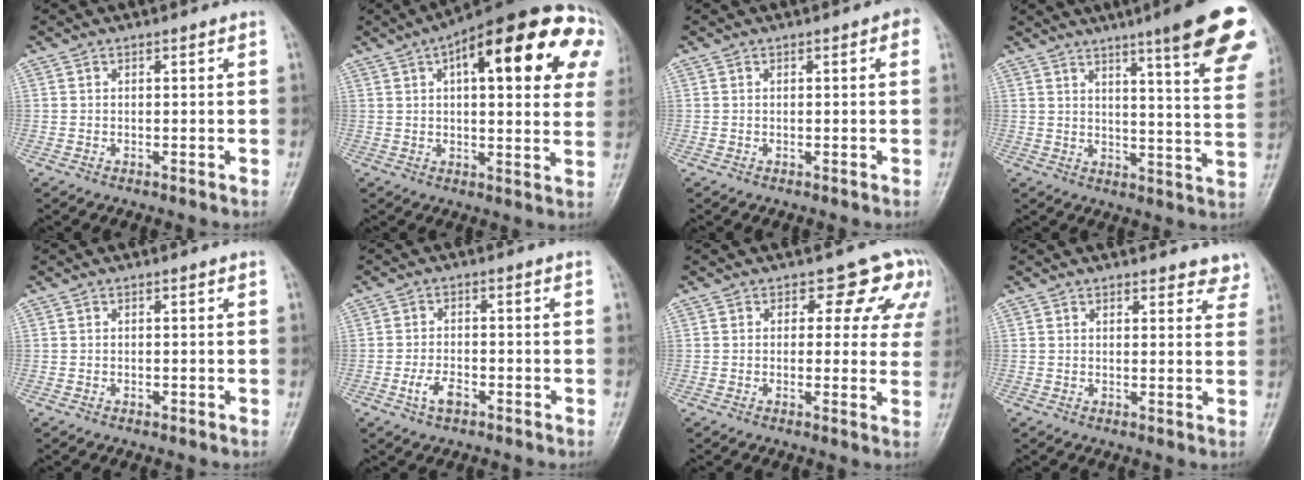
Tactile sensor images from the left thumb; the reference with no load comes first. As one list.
[{"total": 27.2, "force": [9.5, 10.1, 23.4], "torque": [-0.281, 0.034, 0.119]}, {"total": 1.7, "force": [0.5, 0.6, 1.5], "torque": [-0.015, 0.003, 0.001]}, {"total": 20.5, "force": [12.9, 2.6, 15.8], "torque": [-0.183, -0.051, 0.156]}, {"total": 0.0}, {"total": 3.5, "force": [-1.9, 1.7, 2.3], "torque": [-0.048, 0.011, -0.034]}, {"total": 8.2, "force": [4.5, 5.3, 4.4], "torque": [-0.006, -0.017, 0.036]}, {"total": 4.9, "force": [4.5, 1.9, 0.8], "torque": [0.028, -0.023, 0.038]}]